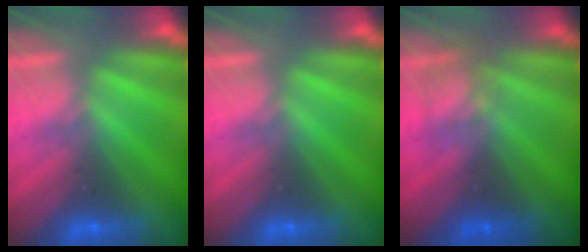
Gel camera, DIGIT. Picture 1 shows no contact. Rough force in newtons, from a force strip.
{"total": 0.0}
{"total": 2.4}